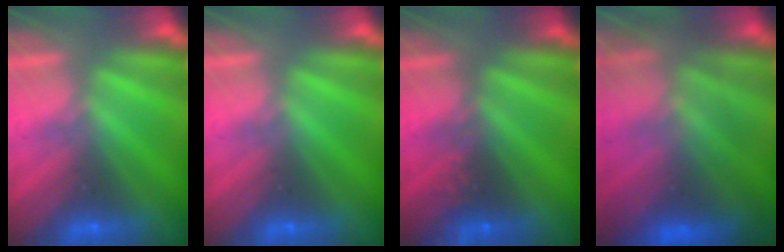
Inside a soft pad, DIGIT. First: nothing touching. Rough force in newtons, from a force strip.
{"total": 0.0}
{"total": 2.4}
{"total": 5.8}